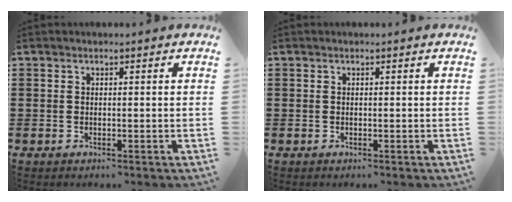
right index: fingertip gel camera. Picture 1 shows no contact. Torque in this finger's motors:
{"motor_torque": [0.00, 1.13, 0.00, 0.00]}